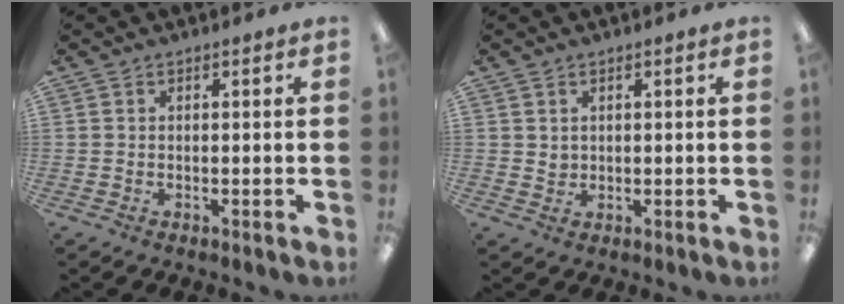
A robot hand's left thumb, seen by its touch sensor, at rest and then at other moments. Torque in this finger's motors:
{"motor_torque": [-0.07, 0.07, 0.17, -0.20, 0.00]}